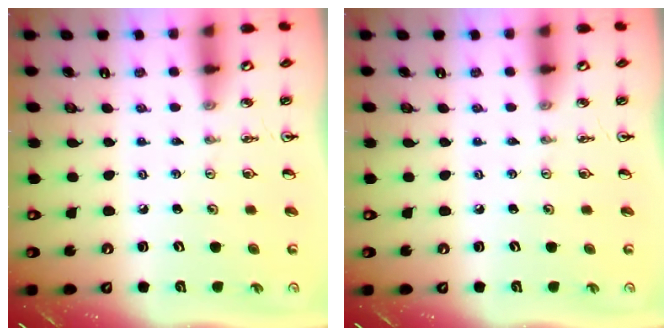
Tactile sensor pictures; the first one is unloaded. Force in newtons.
{"total": 0.0}